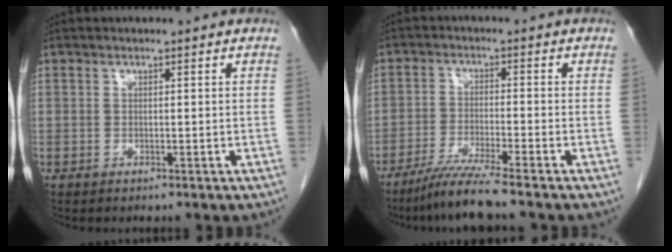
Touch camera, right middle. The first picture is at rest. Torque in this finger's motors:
{"motor_torque": [1.13, -0.96, 0.31, 0.09]}